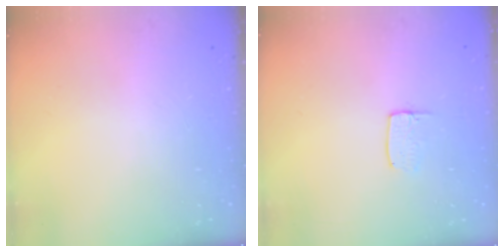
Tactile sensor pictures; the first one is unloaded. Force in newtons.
{"total": 3.6, "press": 3.6, "slide": 0.3}